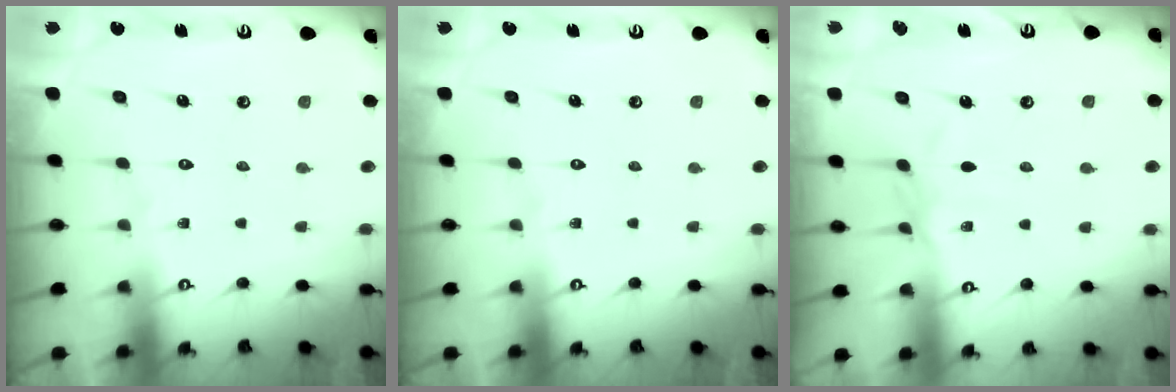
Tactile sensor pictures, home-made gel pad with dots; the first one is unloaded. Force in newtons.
{"total": 0.0}
{"total": 2.8, "press": 2.8, "slide": 0.5}